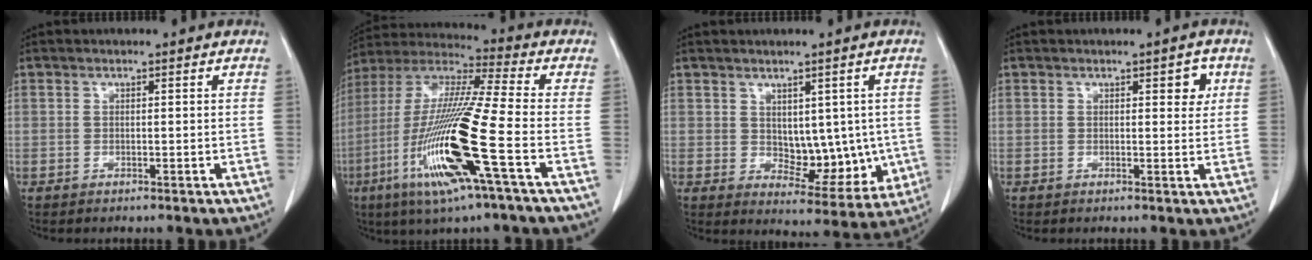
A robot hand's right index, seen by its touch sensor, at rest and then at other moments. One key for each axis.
{"total": 20.0, "fx": -6.8, "fy": 0.2, "fz": 18.8, "tx": -0.405, "ty": -0.030, "tz": -0.138}
{"total": 8.7, "fx": 0.2, "fy": 5.3, "fz": 6.9, "tx": -0.071, "ty": -0.001, "tz": 0.021}
{"total": 2.5, "fx": 1.1, "fy": 0.9, "fz": 2.1, "tx": -0.021, "ty": -0.001, "tz": 0.013}